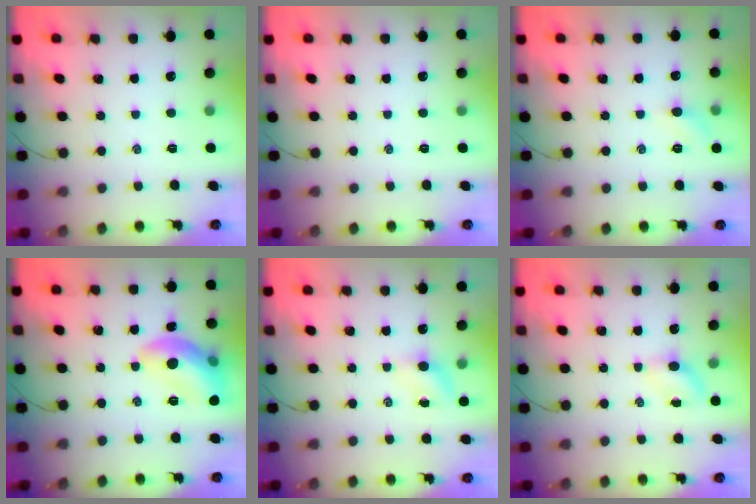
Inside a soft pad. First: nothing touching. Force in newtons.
{"total": 0.0}
{"total": 4.5, "press": 4.2, "slide": 1.6}
{"total": 12.5, "press": 12.4, "slide": 0.9}
{"total": 4.8, "press": 4.6, "slide": 1.0}
{"total": 3.8, "press": 3.6, "slide": 1.3}